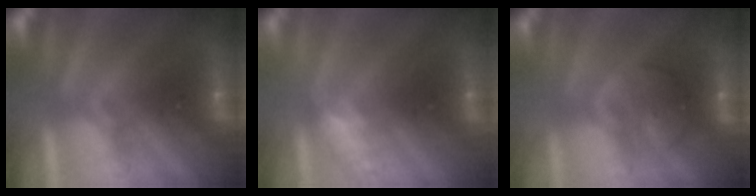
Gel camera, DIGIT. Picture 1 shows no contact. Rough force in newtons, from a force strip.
{"total": 2.4}
{"total": 2.4}